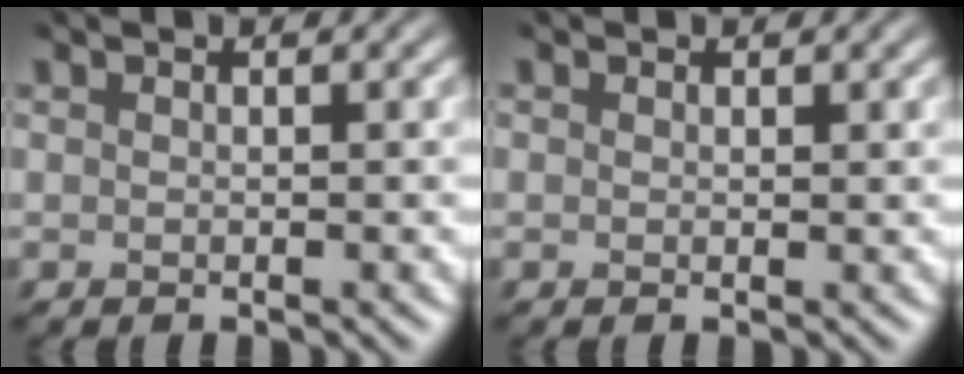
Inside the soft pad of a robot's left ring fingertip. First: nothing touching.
{"total": 0.0}